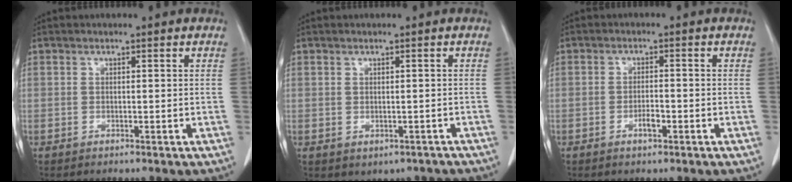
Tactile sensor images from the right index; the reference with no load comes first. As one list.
[{"total": 3.3, "force": [-2.1, 2.3, 0.9], "torque": [-0.004, 0.010, -0.022]}, {"total": 2.4, "force": [-0.8, 0.6, 2.1], "torque": [-0.039, 0.000, -0.012]}]